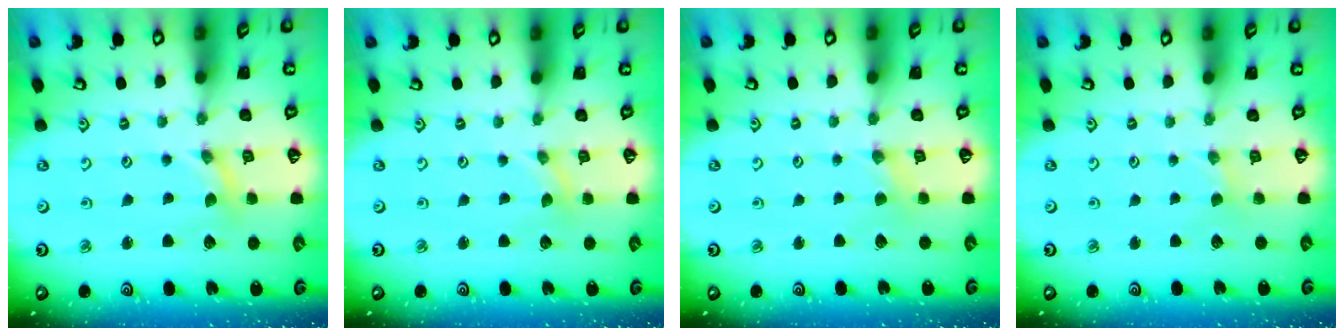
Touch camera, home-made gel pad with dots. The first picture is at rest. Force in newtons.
{"total": 0.0}
{"total": 1.8, "press": 1.7, "slide": 0.5}
{"total": 0.0}